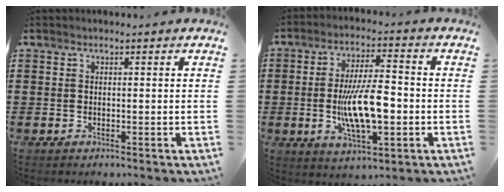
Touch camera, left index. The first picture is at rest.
{"total": 10.8, "force": [-1.5, 3.9, 10.0], "torque": [-0.188, -0.010, -0.033]}